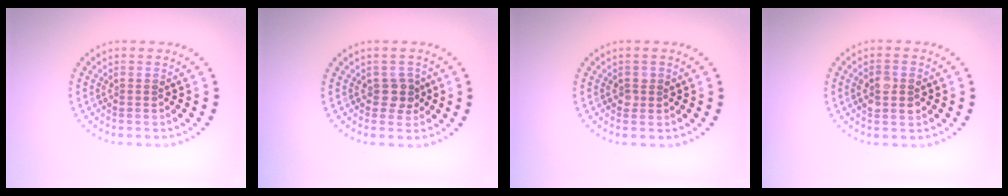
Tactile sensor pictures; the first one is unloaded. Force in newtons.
{"total": 1.7, "press": 1.5, "slide": 0.8}
{"total": 1.0, "press": 0.9, "slide": 0.2}
{"total": 2.4, "press": 2.4, "slide": 0.2}